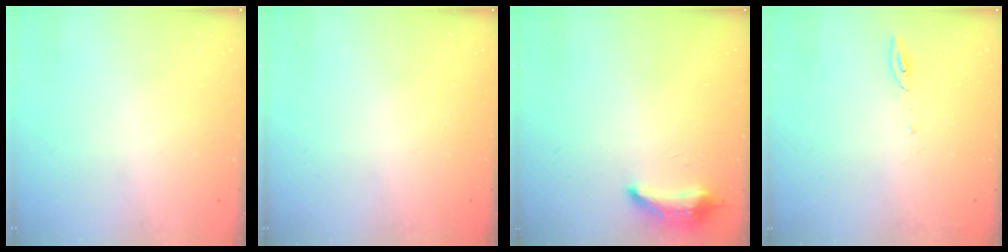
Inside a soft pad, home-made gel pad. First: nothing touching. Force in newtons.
{"total": 0.0}
{"total": 8.5, "press": 8.4, "slide": 1.6}
{"total": 4.8, "press": 4.8, "slide": 0.6}